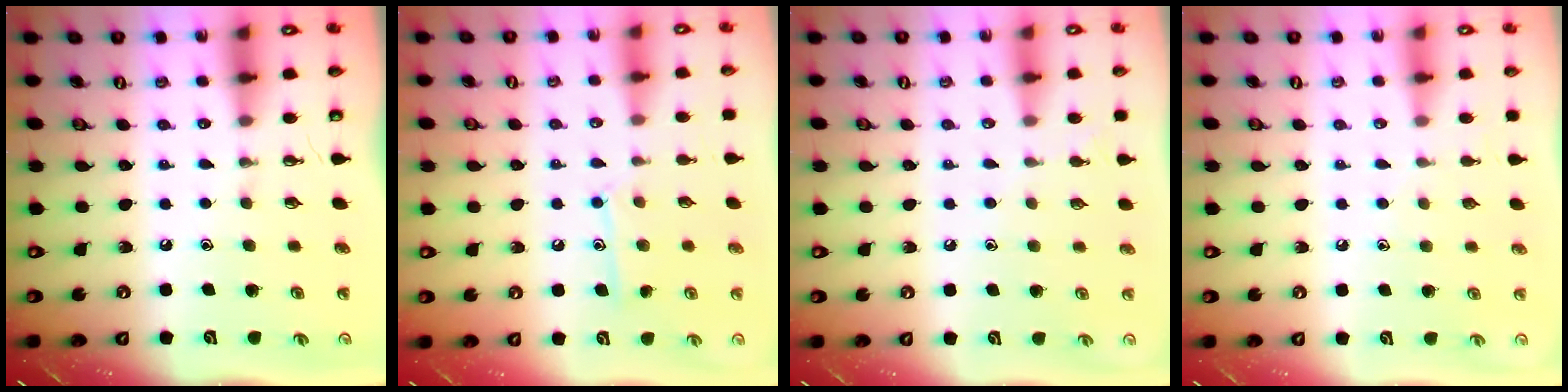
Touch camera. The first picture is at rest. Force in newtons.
{"total": 8.8, "press": 8.8, "slide": 0.6}
{"total": 6.1, "press": 6.1, "slide": 0.6}
{"total": 4.7, "press": 4.7, "slide": 0.7}